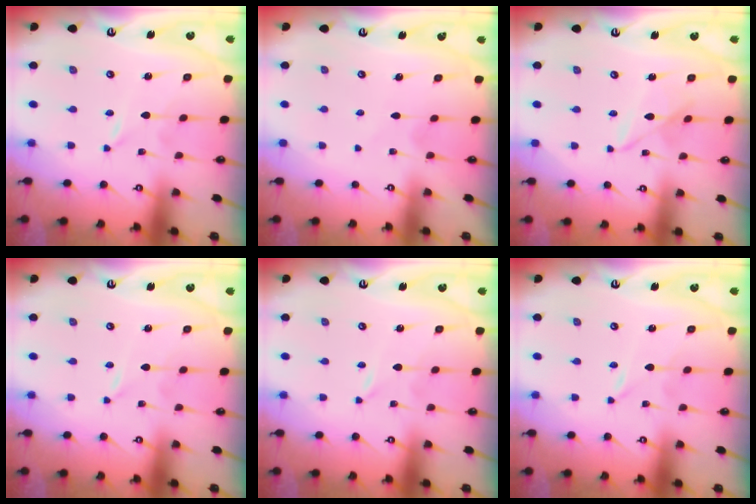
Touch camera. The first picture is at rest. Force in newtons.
{"total": 1.7, "press": 1.7, "slide": 0.2}
{"total": 5.3, "press": 5.3, "slide": 0.3}
{"total": 0.0}
{"total": 0.0}
{"total": 0.0}